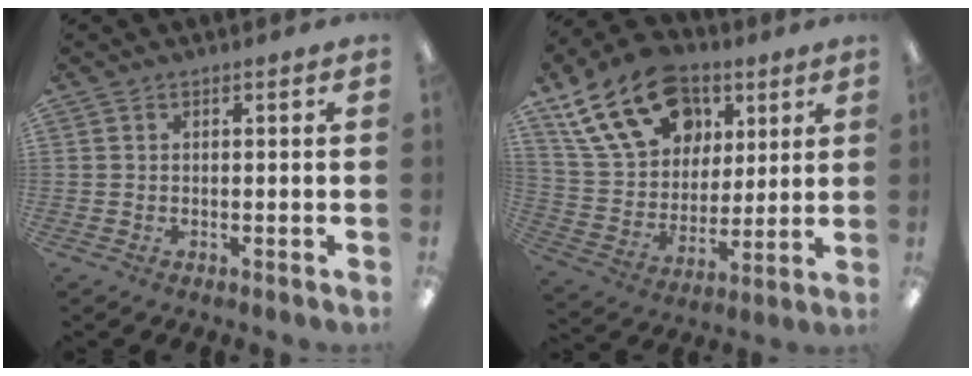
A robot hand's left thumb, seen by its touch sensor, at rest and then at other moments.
{"total": 21.6, "force": [11.4, 14.8, 10.8], "torque": [-0.183, -0.040, 0.210]}